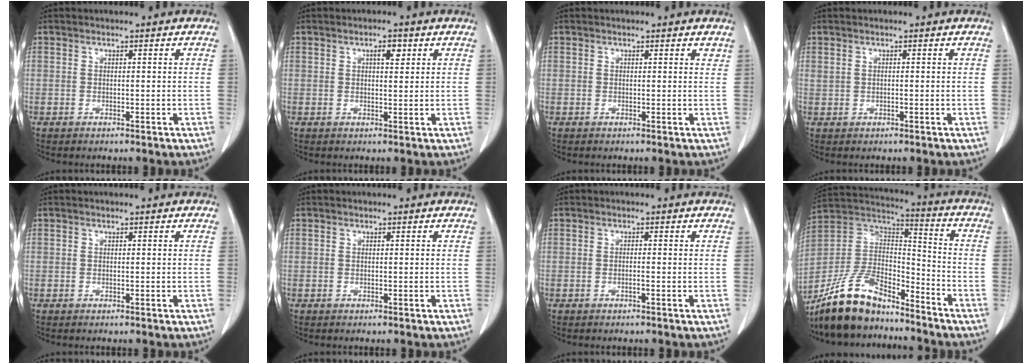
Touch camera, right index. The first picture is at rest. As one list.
[{"total": 2.2, "force": [1.0, 0.8, 1.8], "torque": [-0.029, -0.001, 0.014]}, {"total": 0.9, "force": [0.8, 0.3, 0.3], "torque": [-0.004, -0.001, 0.004]}, {"total": 0.5, "force": [0.2, 0.2, 0.4], "torque": [-0.015, 0.007, 0.009]}, {"total": 0.0}, {"total": 0.0}, {"total": 0.7, "force": [-0.3, -0.1, 0.6], "torque": [-0.010, 0.001, -0.005]}, {"total": 15.3, "force": [-13.0, 5.1, 6.2], "torque": [-0.121, 0.029, -0.243]}]